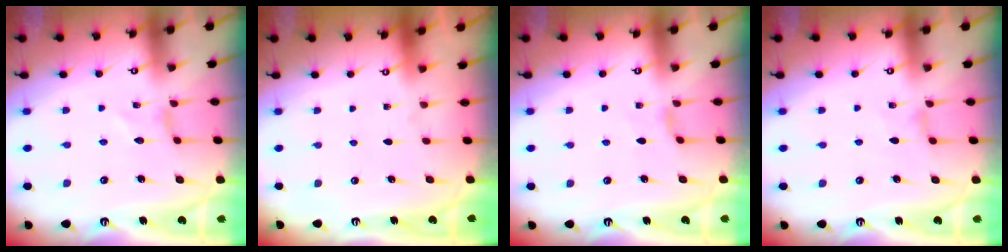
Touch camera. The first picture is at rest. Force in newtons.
{"total": 0.0}
{"total": 1.9, "press": 1.9, "slide": 0.4}
{"total": 0.8, "press": 0.7, "slide": 0.3}